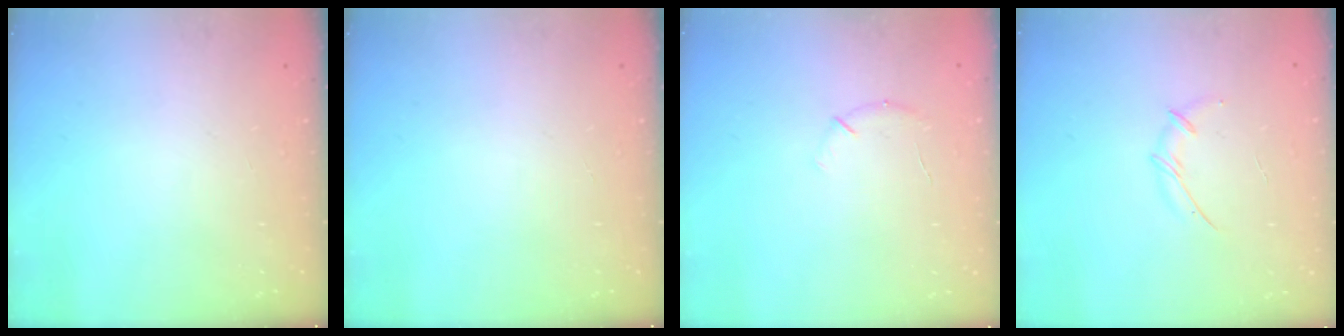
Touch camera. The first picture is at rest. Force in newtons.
{"total": 0.0}
{"total": 5.7, "press": 5.5, "slide": 1.3}
{"total": 4.8, "press": 4.7, "slide": 1.0}